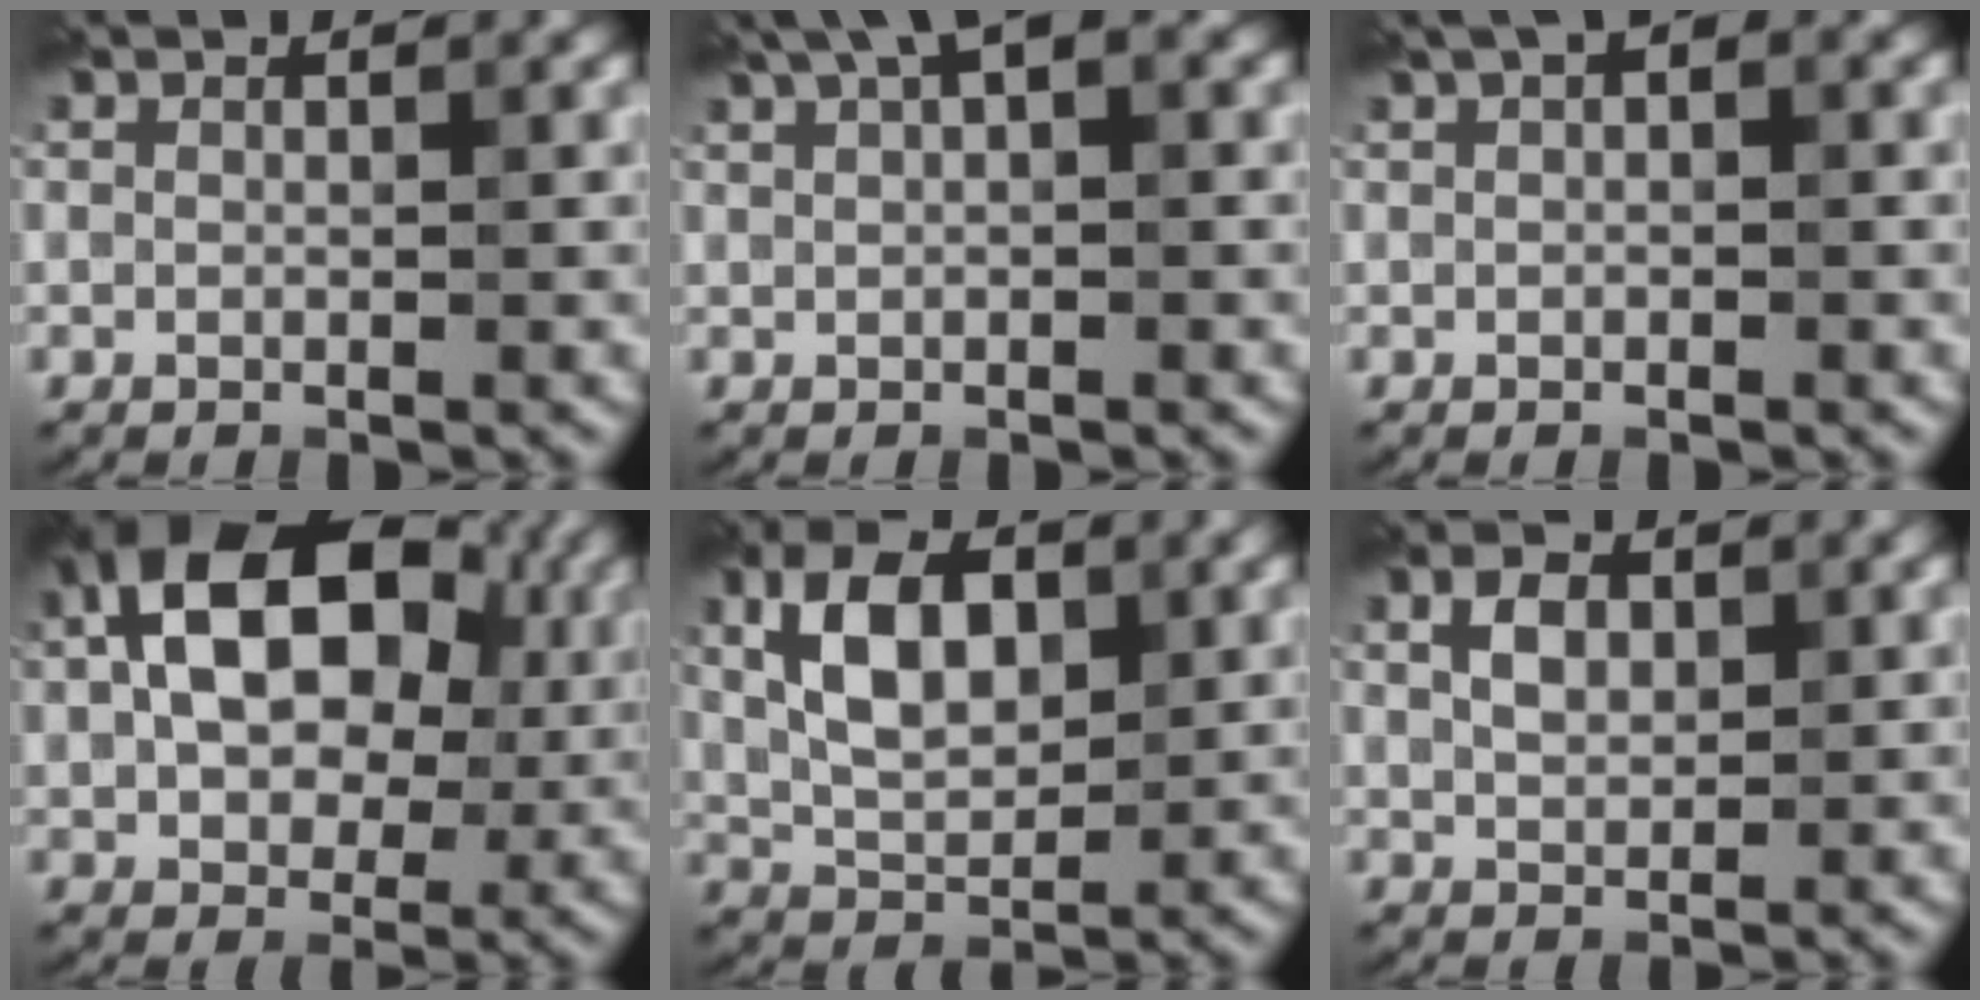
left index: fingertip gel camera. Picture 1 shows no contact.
{"total": 4.0, "force": [2.2, 1.3, 3.1], "torque": [-0.055, 0.018, 0.039]}
{"total": 2.1, "force": [0.8, 1.1, 1.6], "torque": [-0.019, 0.011, 0.006]}
{"total": 15.3, "force": [3.3, 10.1, 11.1], "torque": [-0.173, 0.036, 0.053]}
{"total": 6.4, "force": [1.4, 3.7, 5.1], "torque": [-0.097, 0.008, 0.024]}
{"total": 2.6, "force": [0.7, 1.7, 1.8], "torque": [-0.039, 0.005, 0.014]}